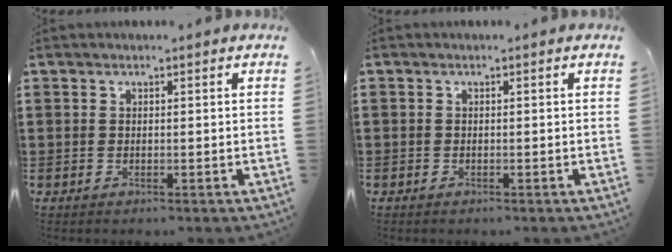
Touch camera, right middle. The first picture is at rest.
{"total": 0.6, "force": [-0.5, 0.4, 0.0], "torque": [0.000, 0.000, -0.010]}